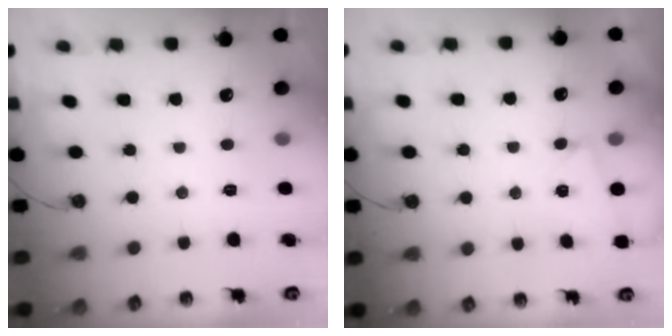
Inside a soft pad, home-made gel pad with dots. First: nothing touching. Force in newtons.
{"total": 2.5, "press": 1.6, "slide": 1.9}